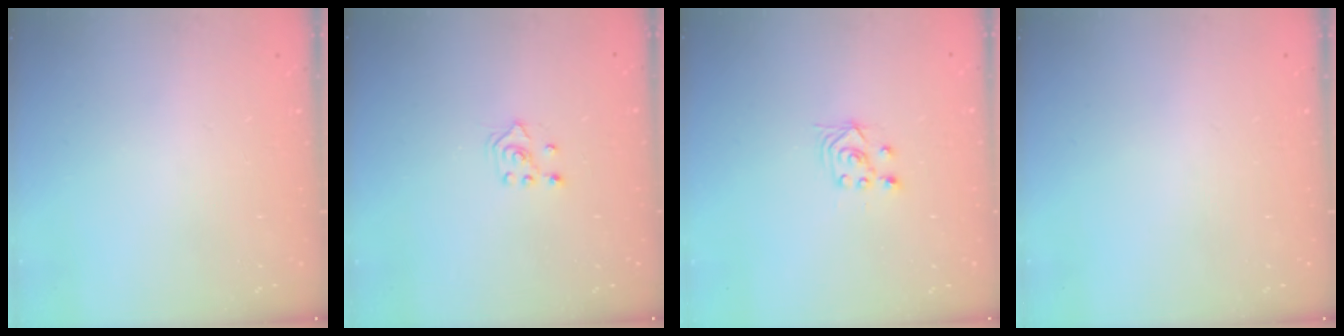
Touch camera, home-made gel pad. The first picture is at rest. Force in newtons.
{"total": 3.2, "press": 3.1, "slide": 0.9}
{"total": 2.5, "press": 2.2, "slide": 1.2}
{"total": 0.0}